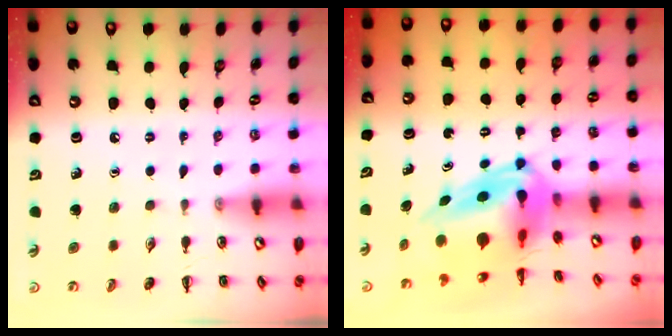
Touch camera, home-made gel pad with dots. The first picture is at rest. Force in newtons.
{"total": 10.1, "press": 9.6, "slide": 3.2}